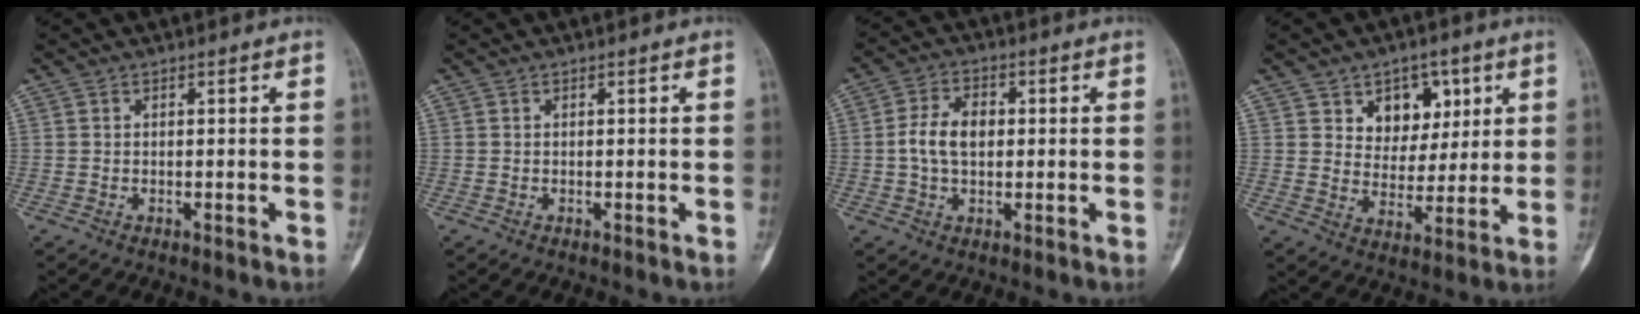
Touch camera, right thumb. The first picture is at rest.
{"total": 0.0}
{"total": 7.0, "force": [0.2, 4.5, 5.3], "torque": [-0.095, 0.015, 0.000]}
{"total": 9.2, "force": [4.3, 6.9, 4.3], "torque": [-0.020, -0.019, 0.069]}